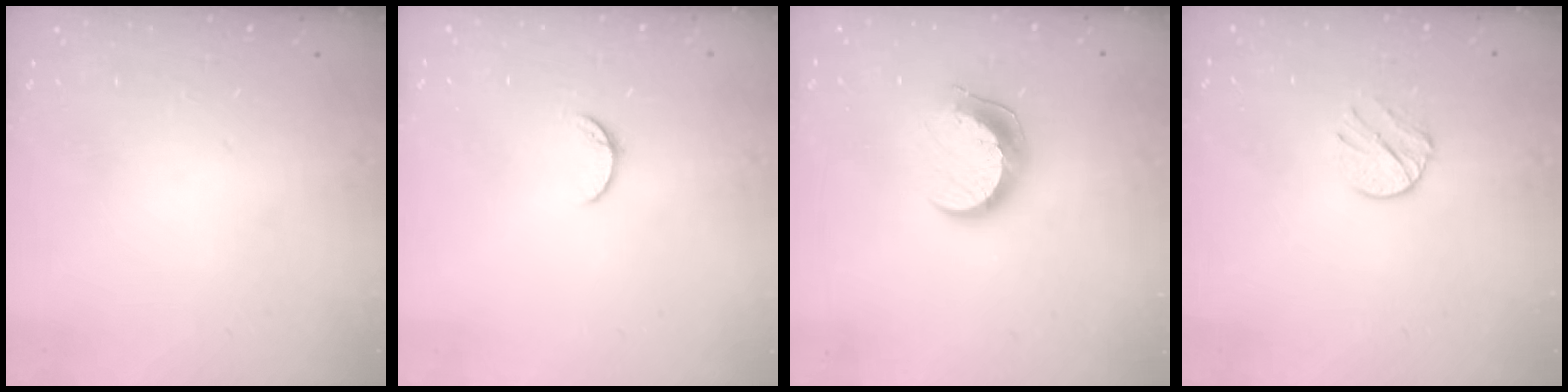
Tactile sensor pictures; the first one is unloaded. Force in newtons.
{"total": 5.1, "press": 5.1, "slide": 0.5}
{"total": 10.4, "press": 10.3, "slide": 1.1}
{"total": 7.5, "press": 7.5, "slide": 1.1}